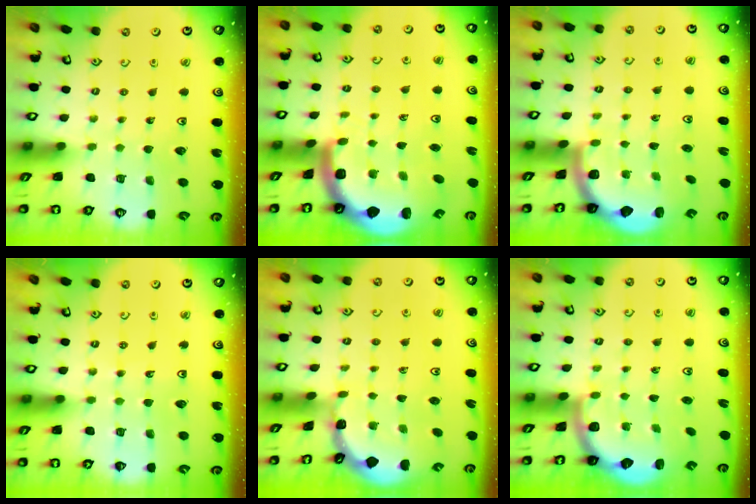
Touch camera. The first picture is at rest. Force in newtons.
{"total": 4.7, "press": 4.5, "slide": 1.5}
{"total": 1.9, "press": 1.8, "slide": 0.5}
{"total": 2.9, "press": 2.6, "slide": 1.1}
{"total": 0.0}
{"total": 2.1, "press": 1.9, "slide": 0.8}